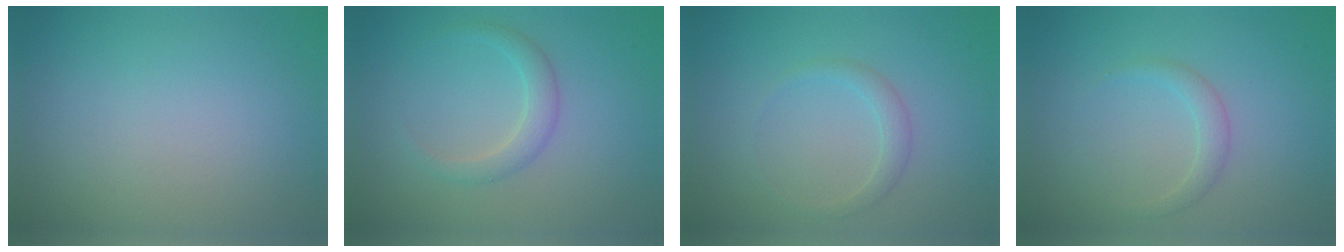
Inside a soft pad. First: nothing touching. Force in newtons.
{"total": 2.0, "press": 2.0, "slide": 0.0}
{"total": 1.4, "press": 1.4, "slide": 0.0}
{"total": 1.4, "press": 1.4, "slide": 0.1}